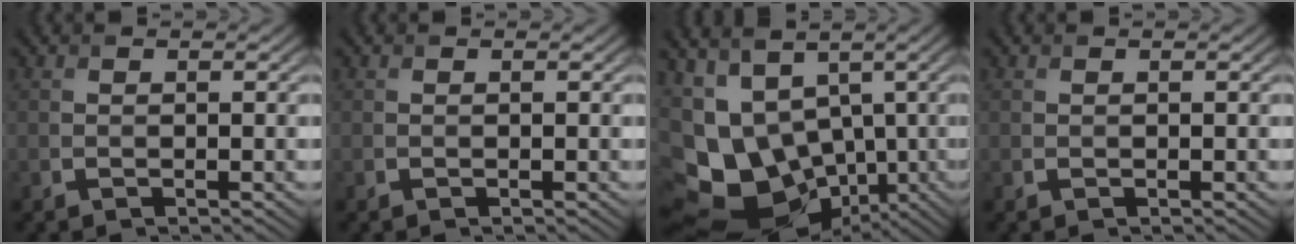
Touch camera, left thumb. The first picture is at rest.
{"total": 0.0}
{"total": 15.2, "force": [-2.7, 11.3, 9.9], "torque": [-0.234, -0.021, -0.007]}
{"total": 0.0}